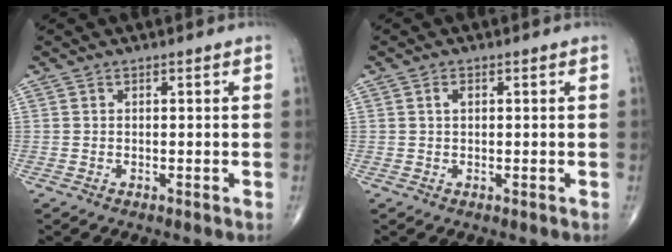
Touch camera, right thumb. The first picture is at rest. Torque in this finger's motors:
{"motor_torque": [0.19, 0.61, 0.09, 0.14, -0.01]}